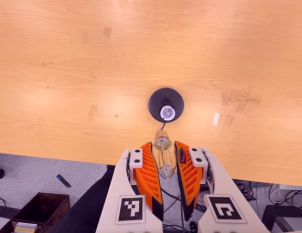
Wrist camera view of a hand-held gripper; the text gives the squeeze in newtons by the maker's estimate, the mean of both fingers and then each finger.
{"total": 21.6, "left": 27.0, "right": 16.3}